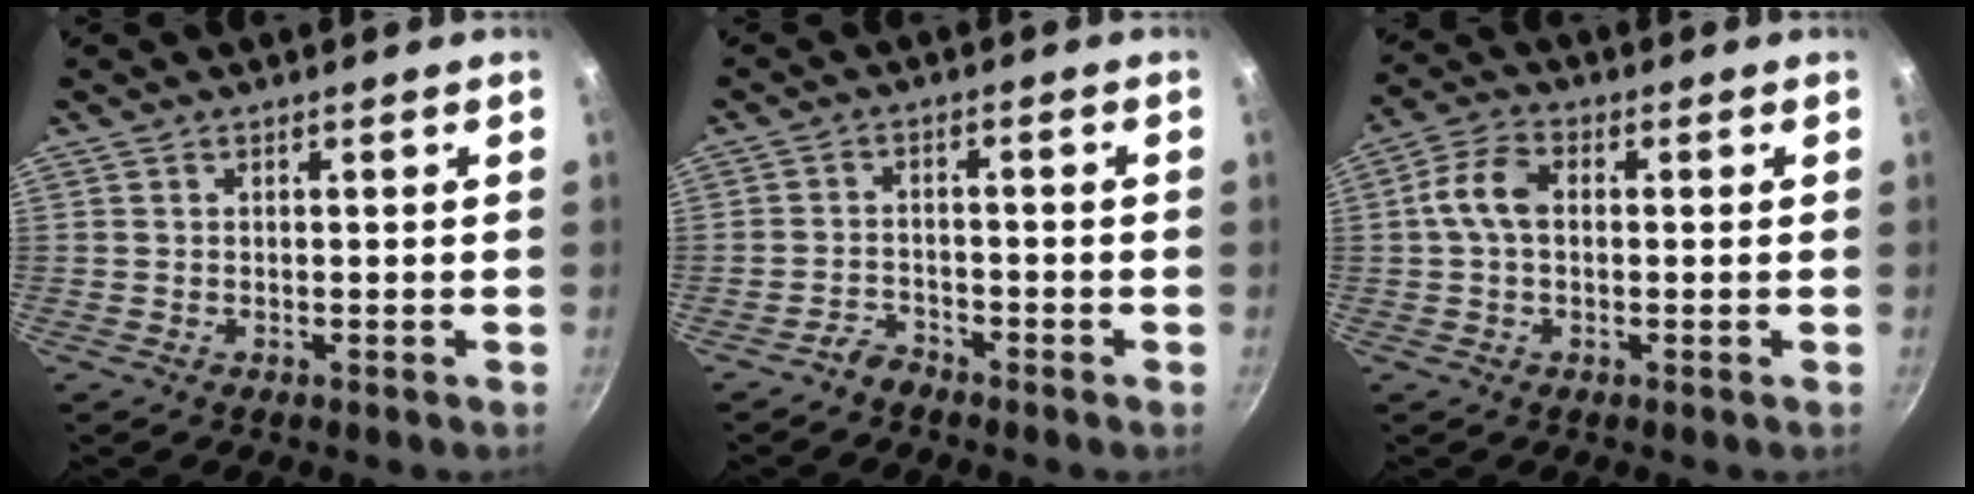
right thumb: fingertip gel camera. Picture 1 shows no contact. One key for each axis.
{"total": 2.7, "fx": -2.5, "fy": 1.0, "fz": 0.4, "tx": 0.003, "ty": 0.030, "tz": -0.045}
{"total": 7.0, "fx": 0.5, "fy": 4.3, "fz": 5.5, "tx": -0.113, "ty": 0.023, "tz": 0.001}